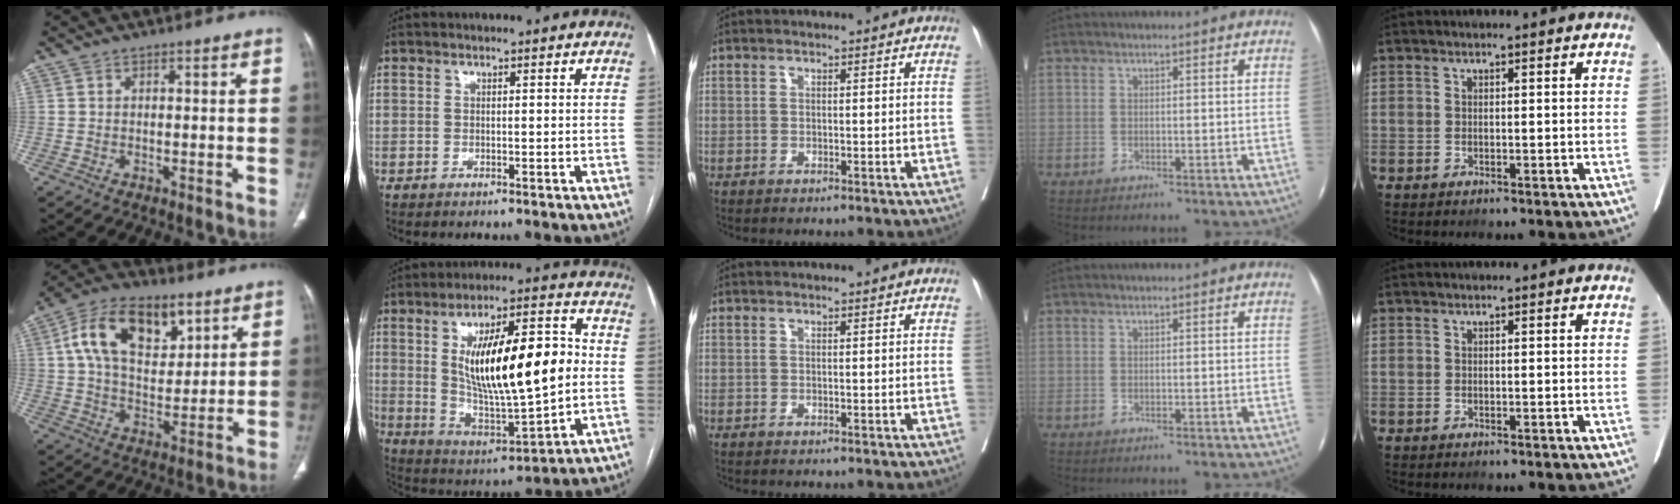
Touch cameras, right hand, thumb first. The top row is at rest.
{"thumb": {"total": 17.7, "force": [7.1, 10.4, 12.5], "torque": [-0.182, -0.008, 0.120]}, "index": {"total": 20.7, "force": [1.9, 5.2, 19.9], "torque": [-0.345, 0.012, 0.041]}}